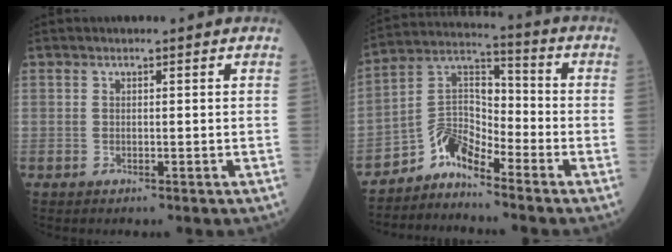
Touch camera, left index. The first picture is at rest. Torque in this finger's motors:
{"motor_torque": [0.01, 0.32, 0.10, 0.06]}